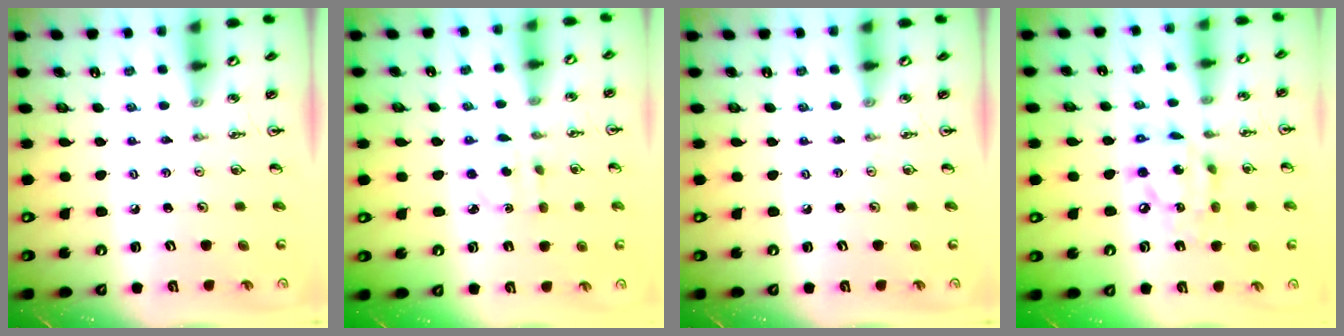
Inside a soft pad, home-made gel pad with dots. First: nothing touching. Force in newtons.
{"total": 2.3, "press": 2.1, "slide": 0.8}
{"total": 0.0}
{"total": 13.1, "press": 13.1, "slide": 1.4}